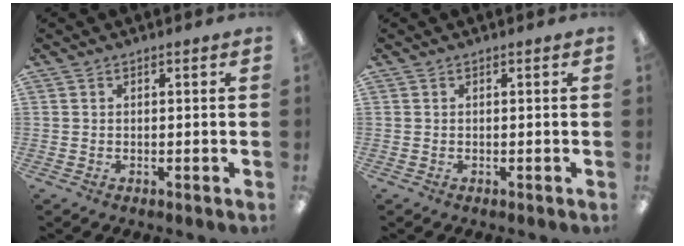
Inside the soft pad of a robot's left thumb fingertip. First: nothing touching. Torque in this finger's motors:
{"motor_torque": [-0.01, -0.01, -0.01, 0.00, 0.00]}